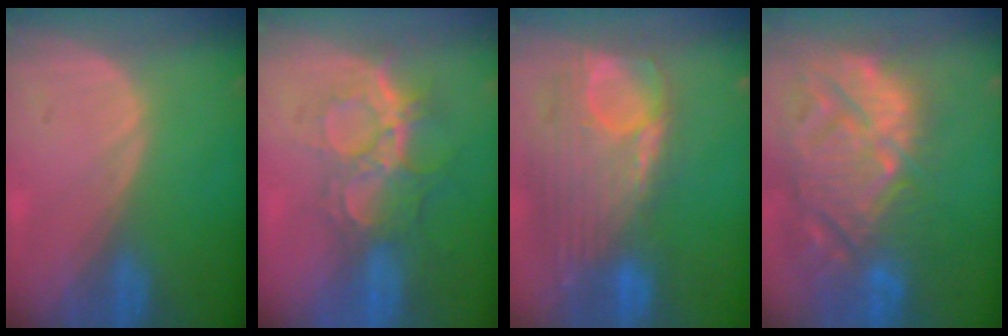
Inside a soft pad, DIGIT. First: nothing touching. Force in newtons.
{"total": 9.4, "press": 8.0, "slide": 5.0}
{"total": 12.7, "press": 10.7, "slide": 6.9}
{"total": 15.0, "press": 12.9, "slide": 7.7}